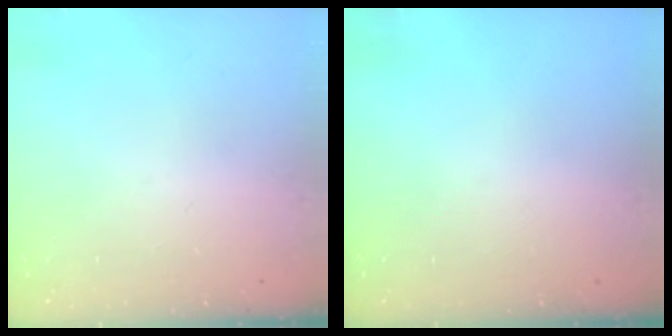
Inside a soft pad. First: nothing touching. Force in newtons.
{"total": 0.0}